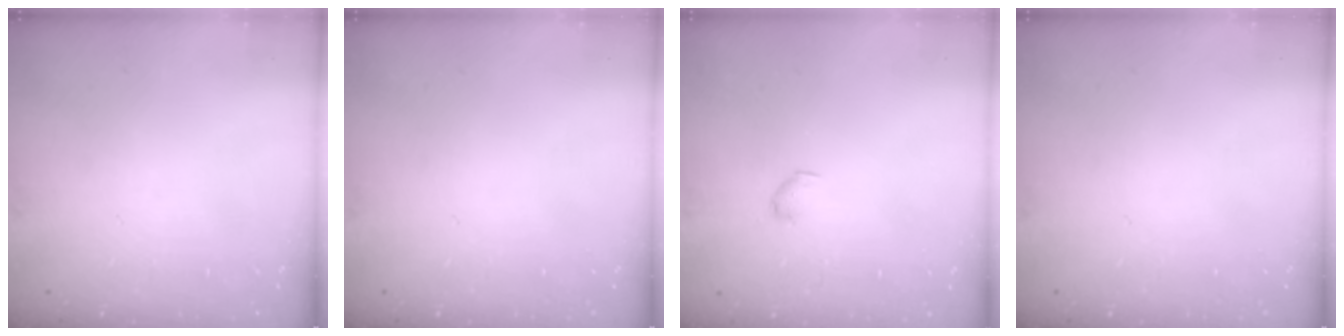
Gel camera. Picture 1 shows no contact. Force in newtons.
{"total": 0.0}
{"total": 2.9, "press": 2.9, "slide": 0.5}
{"total": 0.0}